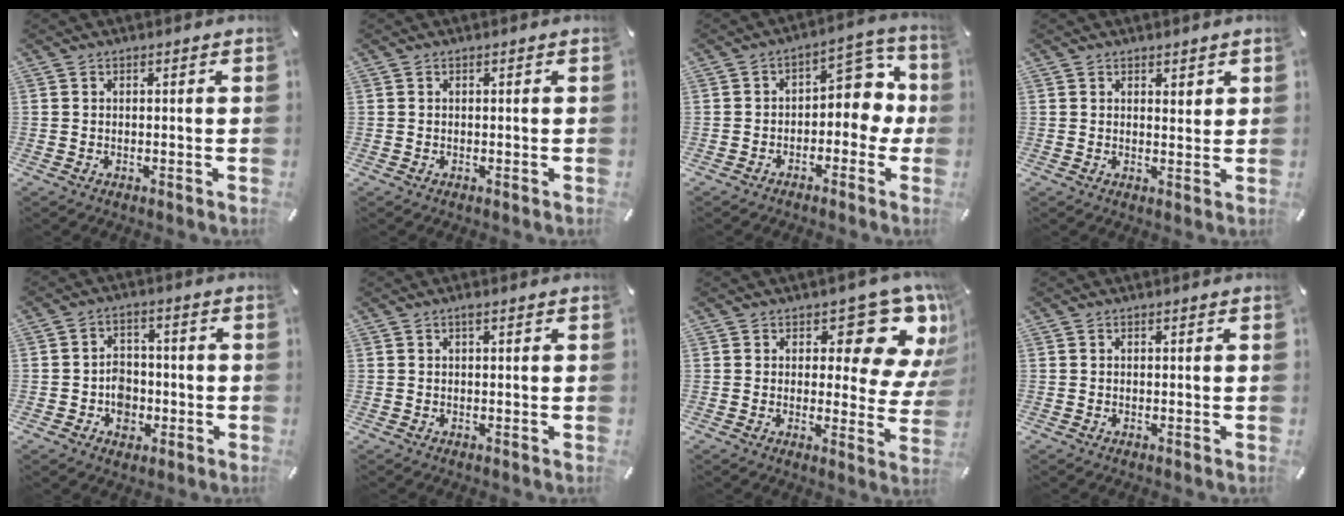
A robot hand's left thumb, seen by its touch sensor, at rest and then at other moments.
{"total": 0.0}
{"total": 9.5, "force": [1.1, 6.2, 7.1], "torque": [-0.083, -0.006, 0.017]}
{"total": 2.1, "force": [1.7, 1.3, 0.4], "torque": [0.008, -0.010, 0.029]}
{"total": 6.1, "force": [-1.7, 5.3, 2.5], "torque": [-0.029, 0.009, -0.029]}
{"total": 0.9, "force": [0.3, 0.1, 0.9], "torque": [-0.017, 0.001, 0.006]}
{"total": 13.8, "force": [8.6, 5.8, 9.1], "torque": [-0.098, -0.076, 0.143]}
{"total": 0.0}